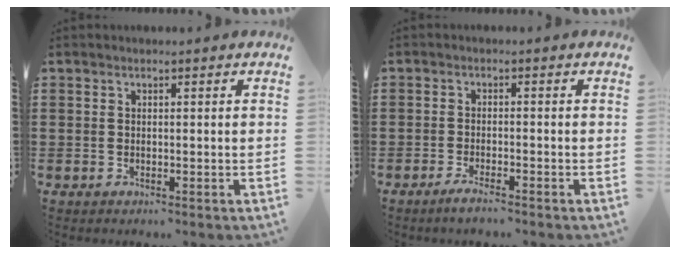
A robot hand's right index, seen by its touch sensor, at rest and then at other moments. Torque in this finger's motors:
{"motor_torque": [1.09, 1.05, 0.00, -0.01]}